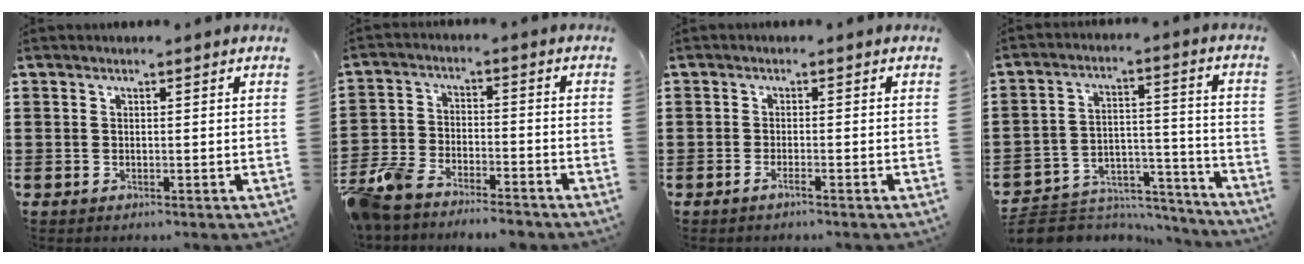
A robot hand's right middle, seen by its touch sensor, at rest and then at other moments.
{"total": 7.1, "force": [-6.8, 1.2, 1.5], "torque": [-0.059, 0.002, -0.142]}
{"total": 1.2, "force": [-0.7, 0.0, 1.0], "torque": [-0.017, -0.002, -0.013]}
{"total": 6.2, "force": [-5.7, 2.3, 0.7], "torque": [-0.017, 0.016, -0.113]}